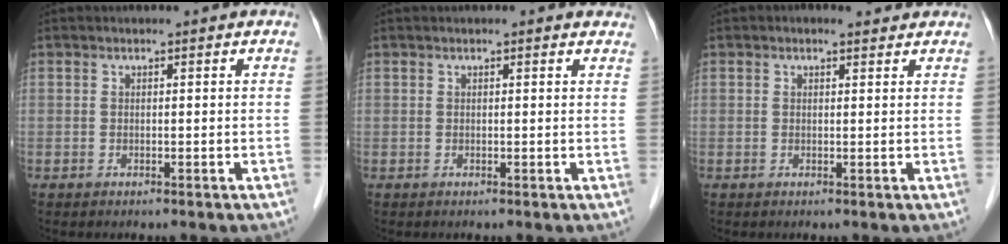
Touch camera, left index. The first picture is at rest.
{"total": 2.7, "force": [2.3, 0.5, 1.2], "torque": [-0.014, 0.016, 0.020]}
{"total": 1.8, "force": [1.3, 0.8, 0.9], "torque": [-0.020, 0.012, 0.016]}